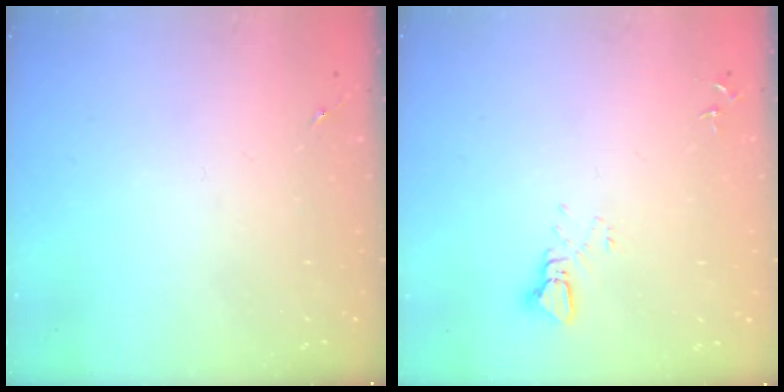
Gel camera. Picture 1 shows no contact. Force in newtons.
{"total": 2.5, "press": 2.5, "slide": 0.1}